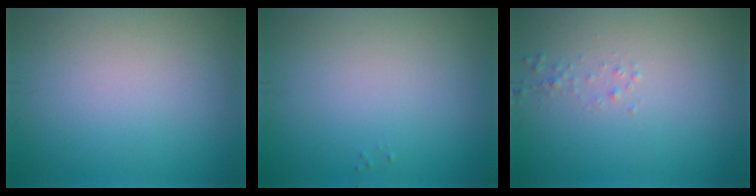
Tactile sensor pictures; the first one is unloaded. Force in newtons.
{"total": 0.0}
{"total": 0.7, "press": 0.6, "slide": 0.1}